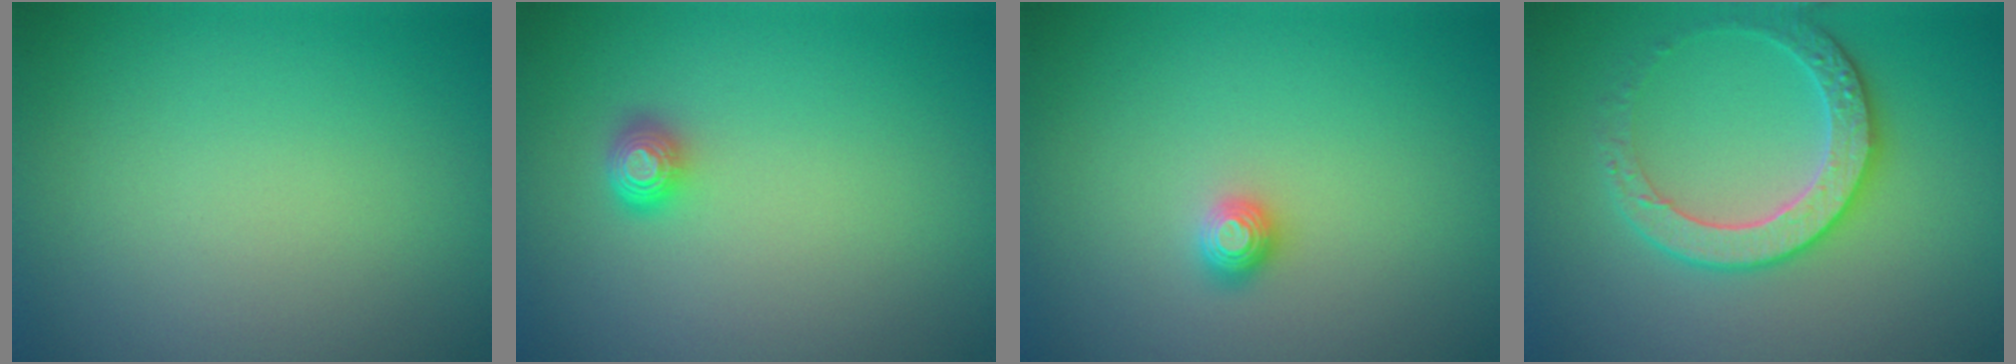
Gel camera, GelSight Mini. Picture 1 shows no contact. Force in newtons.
{"total": 1.6, "press": 1.2, "slide": 1.0}
{"total": 1.1, "press": 1.0, "slide": 0.3}
{"total": 3.7, "press": 3.7, "slide": 0.7}